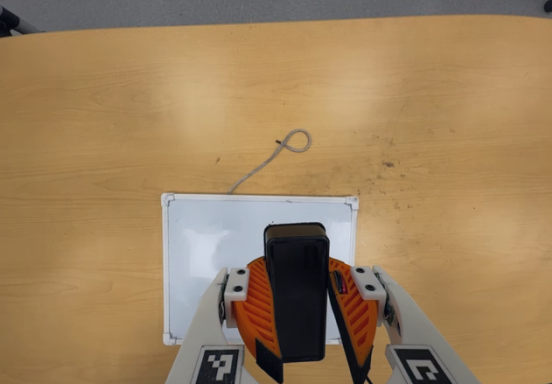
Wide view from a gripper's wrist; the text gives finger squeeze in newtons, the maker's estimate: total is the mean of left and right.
{"total": 10.4, "left": 10.3, "right": 10.5}